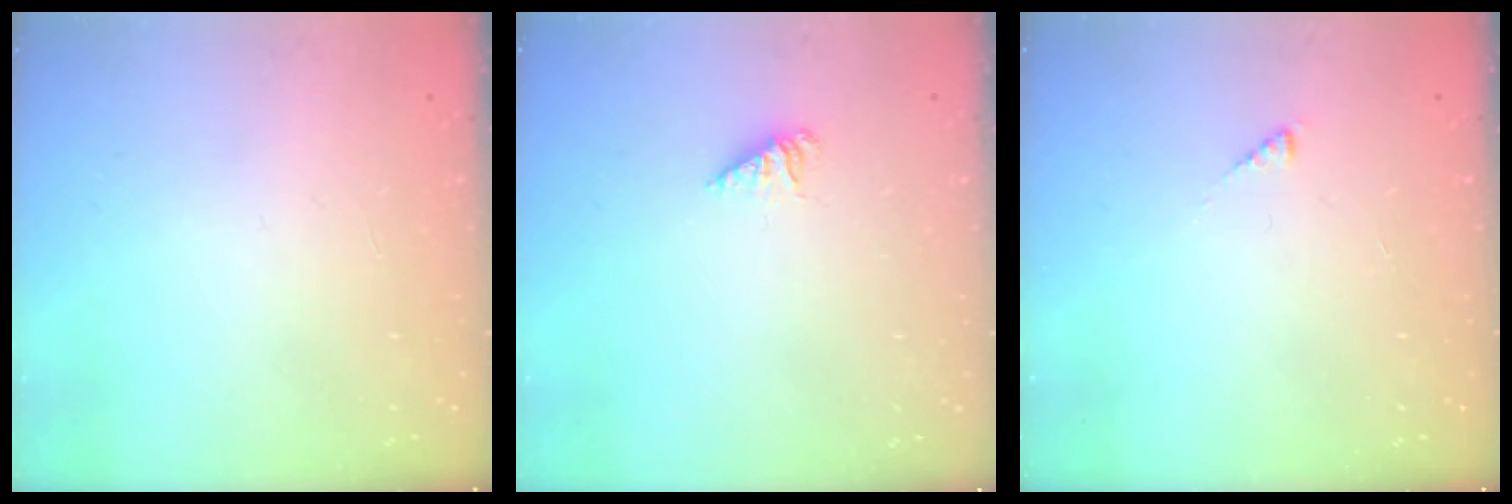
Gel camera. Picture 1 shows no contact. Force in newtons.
{"total": 2.4, "press": 2.4, "slide": 0.1}
{"total": 2.2, "press": 2.2, "slide": 0.4}